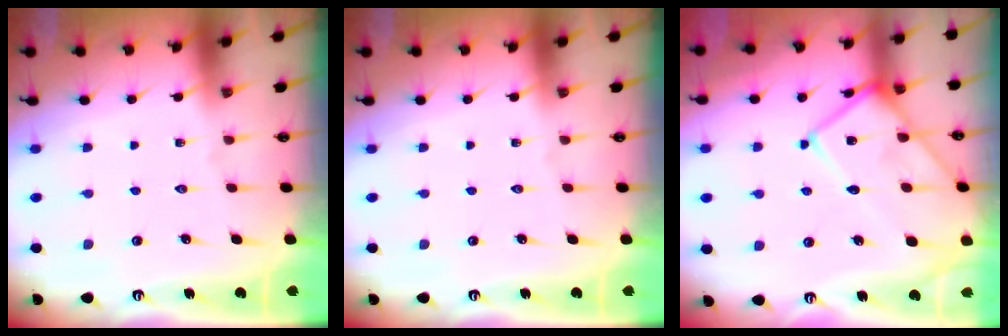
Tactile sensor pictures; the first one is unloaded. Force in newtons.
{"total": 0.0}
{"total": 15.7, "press": 15.6, "slide": 1.3}